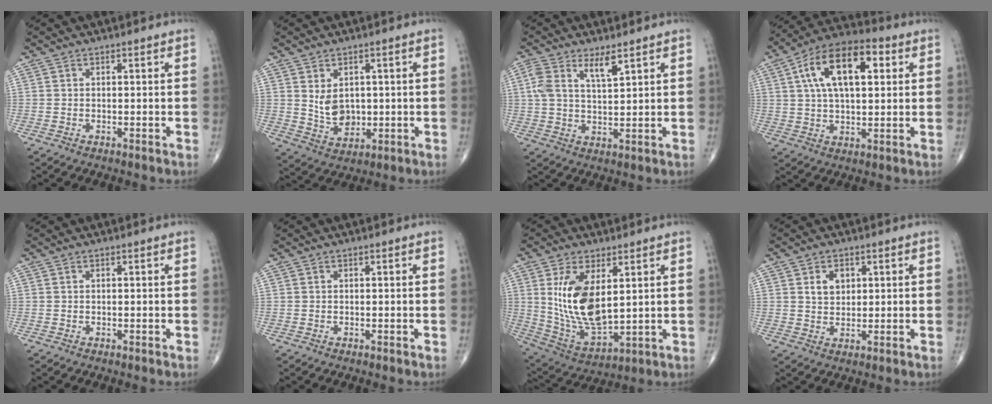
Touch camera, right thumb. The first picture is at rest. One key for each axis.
{"total": 6.4, "fx": 1.0, "fy": 4.6, "fz": 4.3, "tx": -0.057, "ty": -0.014, "tz": 0.034}
{"total": 6.2, "fx": 3.2, "fy": 2.0, "fz": 4.9, "tx": -0.099, "ty": -0.007, "tz": 0.067}
{"total": 16.2, "fx": 4.7, "fy": 8.0, "fz": 13.3, "tx": -0.216, "ty": 0.016, "tz": 0.073}
{"total": 0.0}
{"total": 0.0}
{"total": 14.8, "fx": 3.4, "fy": 7.2, "fz": 12.5, "tx": -0.233, "ty": -0.023, "tz": 0.085}
{"total": 4.1, "fx": 1.5, "fy": 3.0, "fz": 2.4, "tx": -0.023, "ty": -0.008, "tz": 0.026}